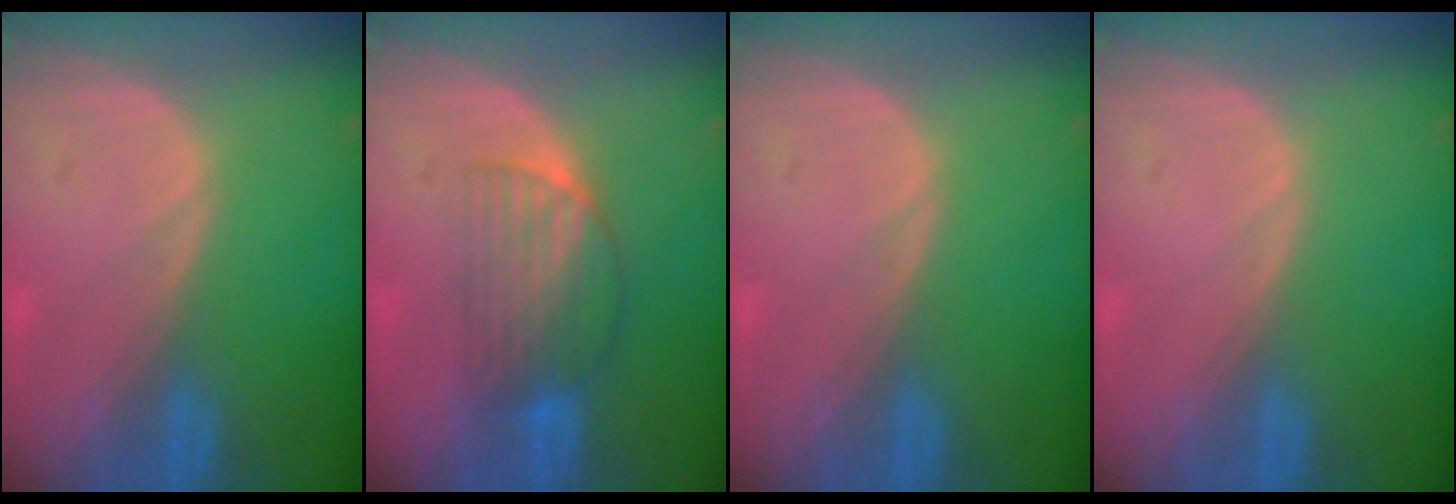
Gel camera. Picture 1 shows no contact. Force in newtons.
{"total": 6.5, "press": 5.7, "slide": 3.2}
{"total": 0.0}
{"total": 0.0}